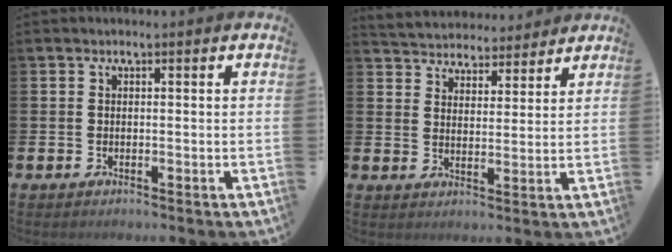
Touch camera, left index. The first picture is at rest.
{"total": 4.8, "force": [4.6, 1.1, -0.5], "torque": [-0.019, -0.029, 0.083]}